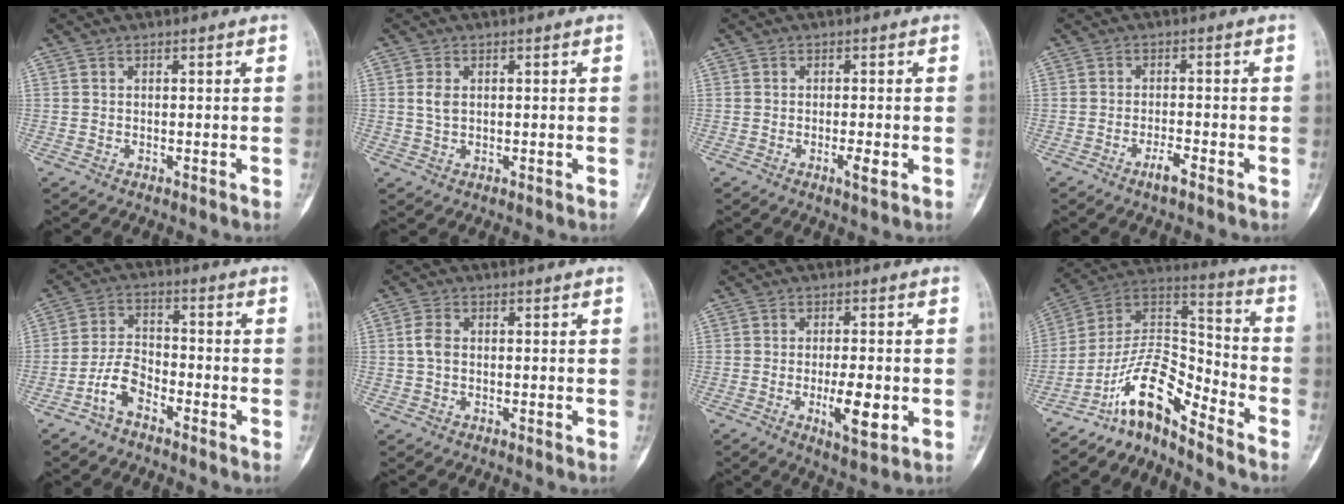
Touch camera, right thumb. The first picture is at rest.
{"total": 2.2, "force": [0.4, 1.3, 1.7], "torque": [-0.033, 0.002, 0.010]}
{"total": 2.6, "force": [-0.9, 0.5, 2.4], "torque": [-0.042, -0.004, -0.015]}
{"total": 2.6, "force": [-1.8, 0.3, 1.9], "torque": [-0.039, 0.007, -0.036]}
{"total": 6.2, "force": [-3.8, 3.2, 3.7], "torque": [-0.069, 0.033, -0.081]}
{"total": 2.8, "force": [0.1, 1.9, 2.1], "torque": [-0.044, 0.007, -0.003]}
{"total": 7.6, "force": [-1.7, 2.5, 7.0], "torque": [-0.108, -0.008, -0.024]}
{"total": 12.9, "force": [-9.6, 3.9, 7.7], "torque": [-0.132, 0.113, -0.181]}